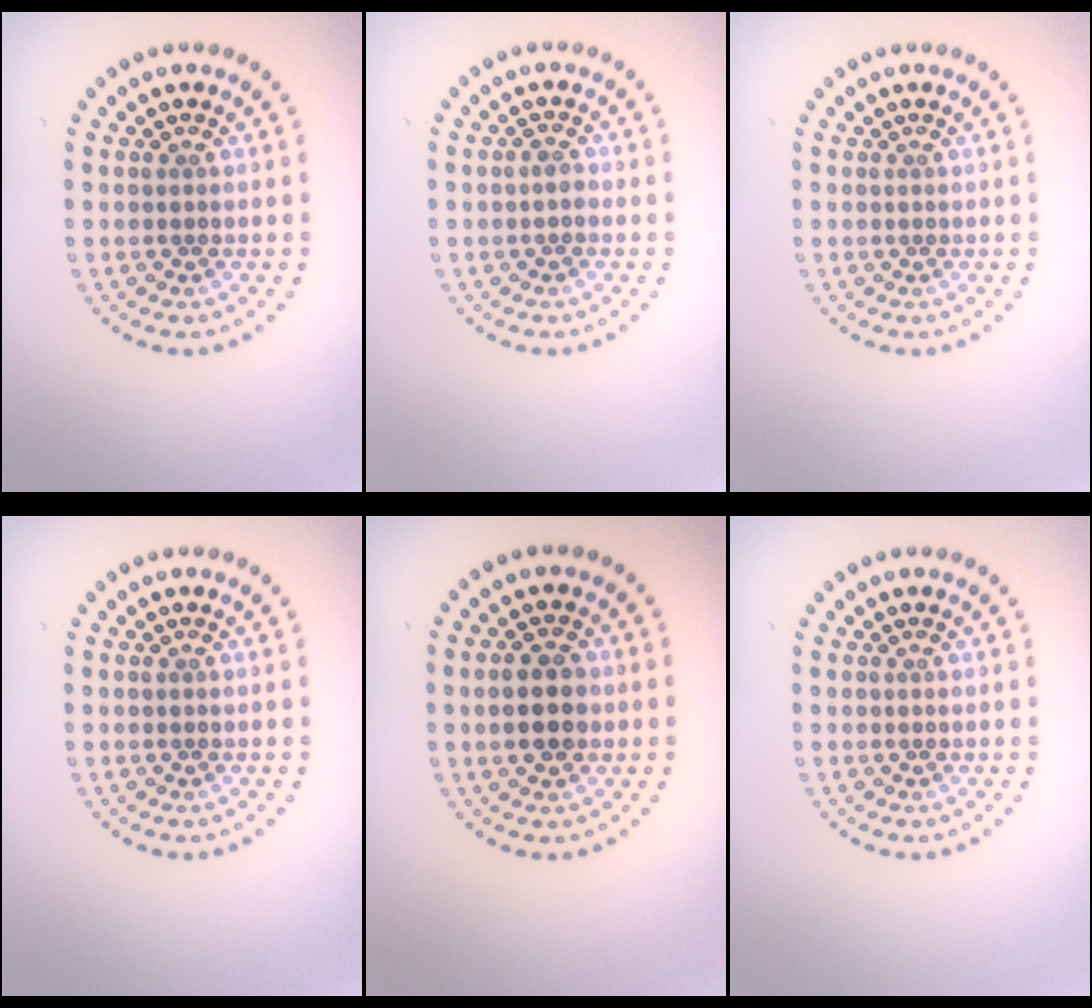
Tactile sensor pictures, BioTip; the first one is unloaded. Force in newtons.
{"total": 1.1, "press": 0.9, "slide": 0.5}
{"total": 0.0}
{"total": 0.0}
{"total": 3.8, "press": 3.8, "slide": 0.1}
{"total": 0.0}